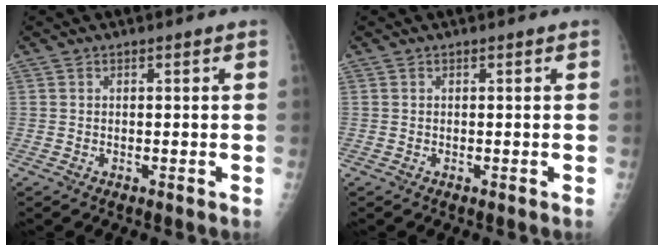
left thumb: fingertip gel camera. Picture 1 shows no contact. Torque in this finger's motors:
{"motor_torque": [0.00, 0.00, -0.01, -0.01, 0.00]}